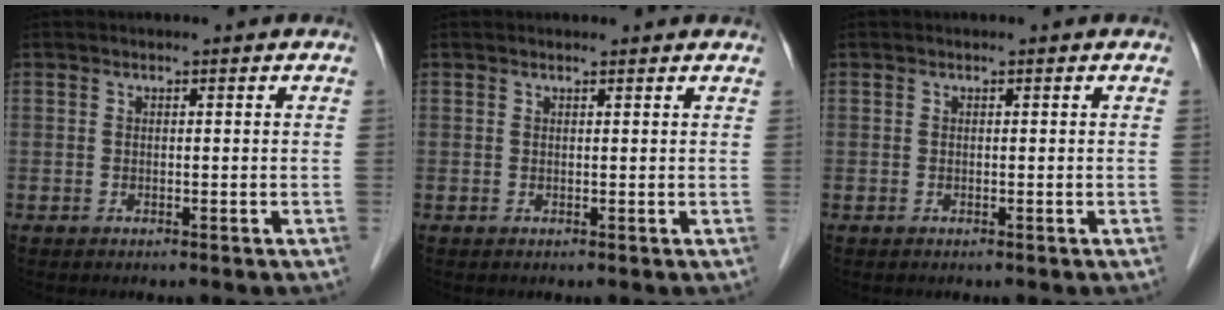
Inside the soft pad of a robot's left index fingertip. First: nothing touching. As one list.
[{"total": 2.6, "force": [2.5, 0.6, 0.5], "torque": [-0.003, 0.010, 0.026]}, {"total": 0.0}]